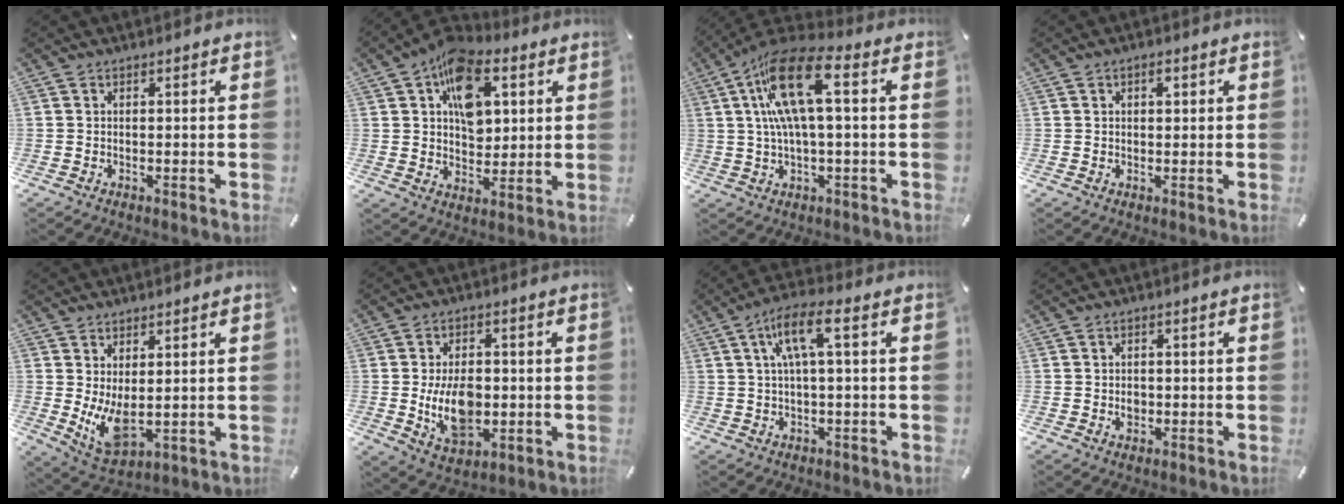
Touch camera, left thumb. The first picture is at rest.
{"total": 14.0, "force": [5.0, 9.7, 8.8], "torque": [-0.136, -0.009, 0.093]}
{"total": 15.2, "force": [3.1, 5.3, 13.8], "torque": [-0.283, 0.000, 0.053]}
{"total": 1.9, "force": [0.7, 1.2, 1.3], "torque": [-0.011, 0.000, 0.007]}
{"total": 8.0, "force": [1.4, 4.2, 6.7], "torque": [-0.133, -0.027, 0.031]}
{"total": 11.4, "force": [-1.0, 7.4, 8.6], "torque": [-0.145, -0.006, -0.016]}
{"total": 8.4, "force": [1.6, 2.0, 8.0], "torque": [-0.151, 0.004, 0.029]}
{"total": 1.8, "force": [-0.3, 1.5, 1.0], "torque": [-0.020, 0.004, -0.006]}